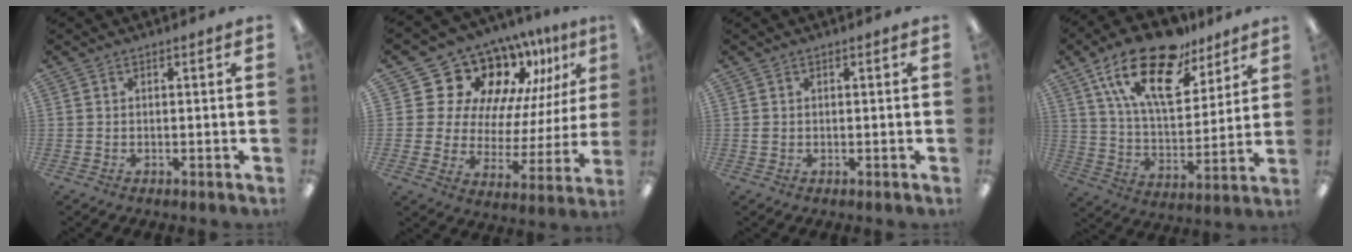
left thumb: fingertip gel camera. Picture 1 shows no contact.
{"total": 18.4, "force": [14.0, 10.1, 6.3], "torque": [-0.115, -0.112, 0.261]}
{"total": 0.9, "force": [0.0, 0.8, 0.4], "torque": [-0.008, 0.004, -0.001]}
{"total": 22.6, "force": [14.3, 10.1, 14.3], "torque": [-0.248, -0.067, 0.251]}